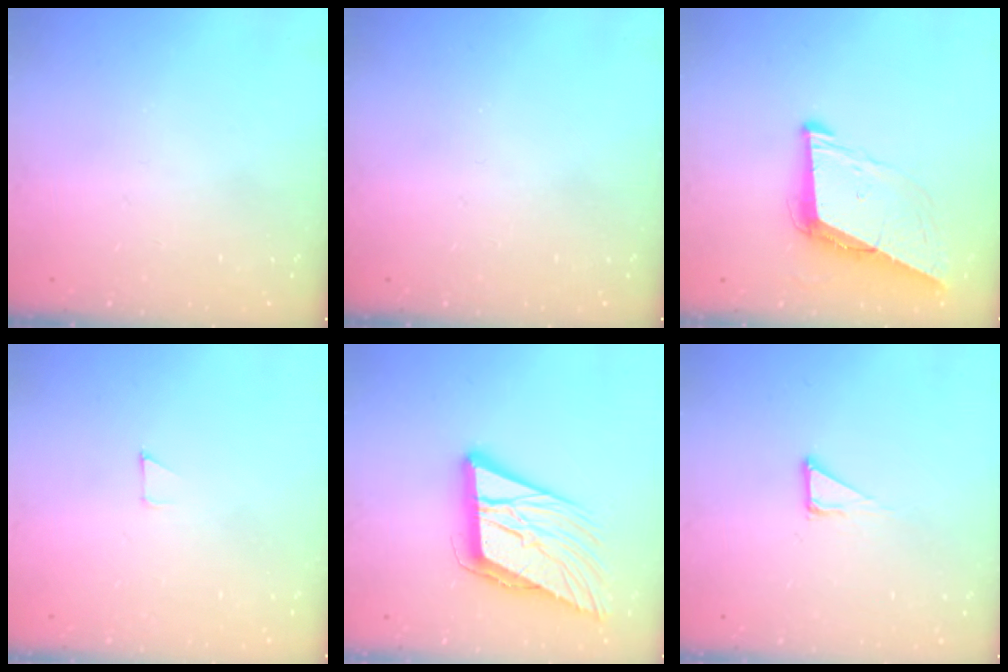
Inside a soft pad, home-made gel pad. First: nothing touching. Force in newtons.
{"total": 0.0}
{"total": 9.1, "press": 8.3, "slide": 3.7}
{"total": 2.6, "press": 2.6, "slide": 0.2}
{"total": 15.3, "press": 14.7, "slide": 4.1}
{"total": 4.4, "press": 4.4, "slide": 0.1}